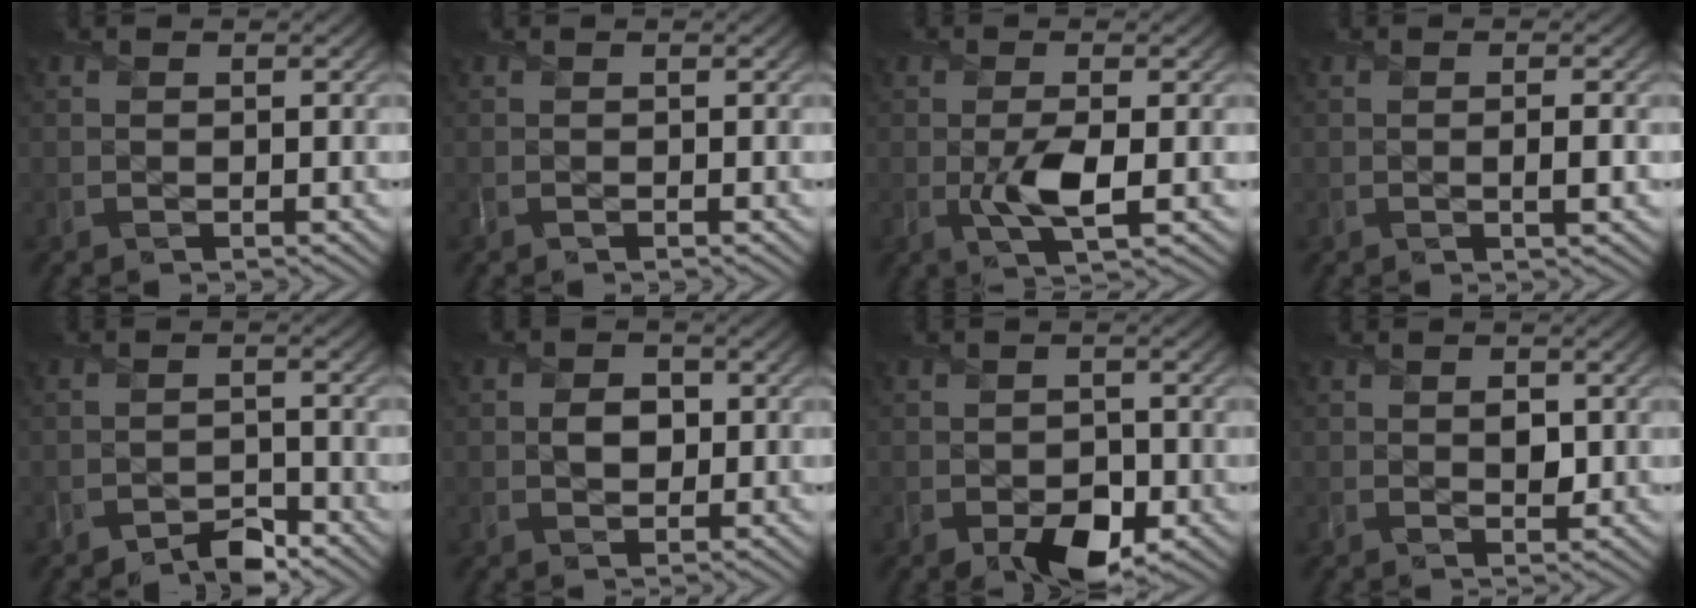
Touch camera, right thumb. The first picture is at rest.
{"total": 0.0}
{"total": 4.2, "force": [-0.6, 1.4, 3.9], "torque": [-0.086, -0.006, -0.012]}
{"total": 1.5, "force": [-0.2, 0.2, 1.4], "torque": [-0.025, -0.002, -0.005]}
{"total": 2.9, "force": [-2.4, 1.2, 1.1], "torque": [-0.016, 0.004, -0.049]}
{"total": 2.6, "force": [0.1, 2.0, 1.6], "torque": [-0.032, -0.004, -0.003]}
{"total": 5.4, "force": [-2.3, 3.5, 3.4], "torque": [-0.055, -0.018, -0.037]}
{"total": 1.9, "force": [0.4, 1.4, 1.2], "torque": [-0.020, -0.008, 0.007]}